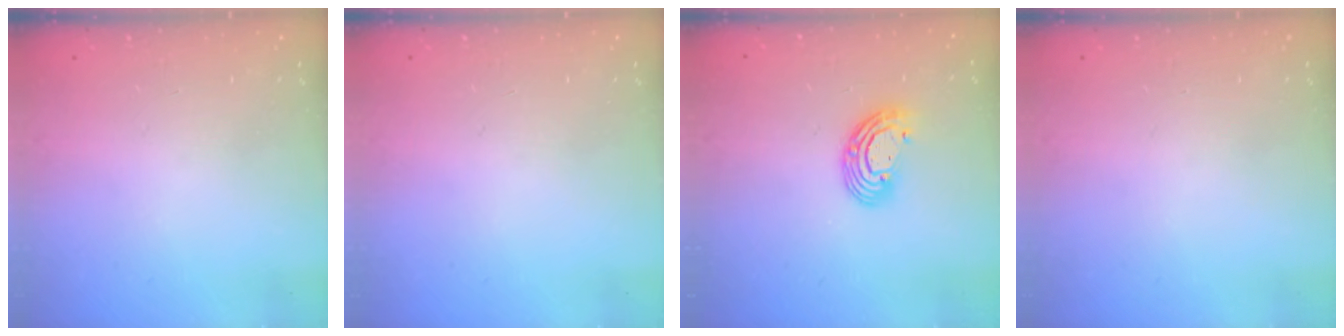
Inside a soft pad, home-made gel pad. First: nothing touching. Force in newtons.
{"total": 0.0}
{"total": 9.0, "press": 9.0, "slide": 0.7}
{"total": 0.0}